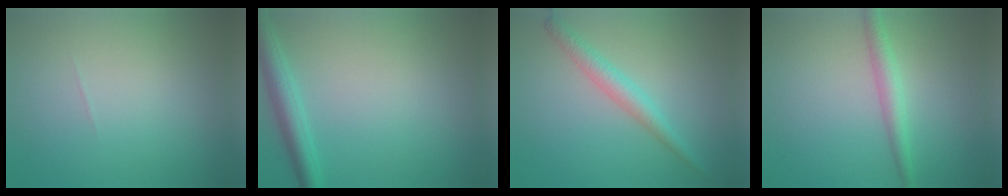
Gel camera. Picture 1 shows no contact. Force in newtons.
{"total": 3.2, "press": 3.2, "slide": 0.1}
{"total": 2.4, "press": 2.4, "slide": 0.1}
{"total": 2.2, "press": 2.2, "slide": 0.1}